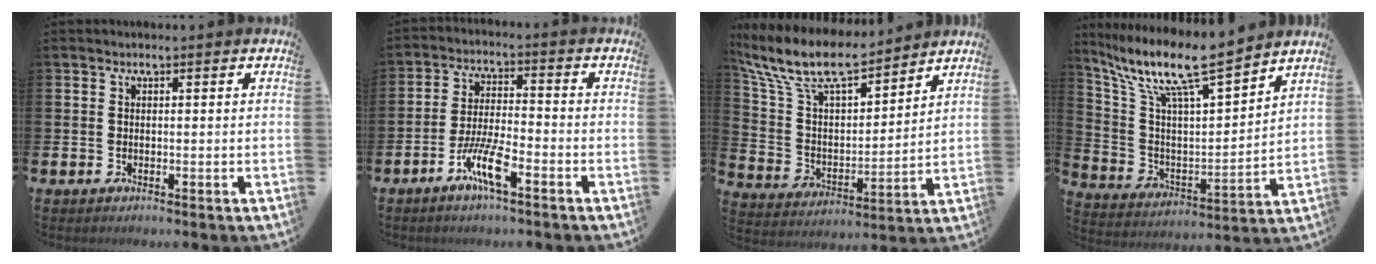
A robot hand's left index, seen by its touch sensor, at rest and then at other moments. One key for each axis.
{"total": 6.5, "fx": -3.3, "fy": 1.2, "fz": 5.5, "tx": -0.117, "ty": -0.005, "tz": -0.063}
{"total": 10.8, "fx": 9.5, "fy": 2.7, "fz": 4.5, "tx": -0.132, "ty": -0.056, "tz": 0.164}
{"total": 11.0, "fx": 9.5, "fy": 1.3, "fz": 5.4, "tx": -0.138, "ty": -0.064, "tz": 0.157}